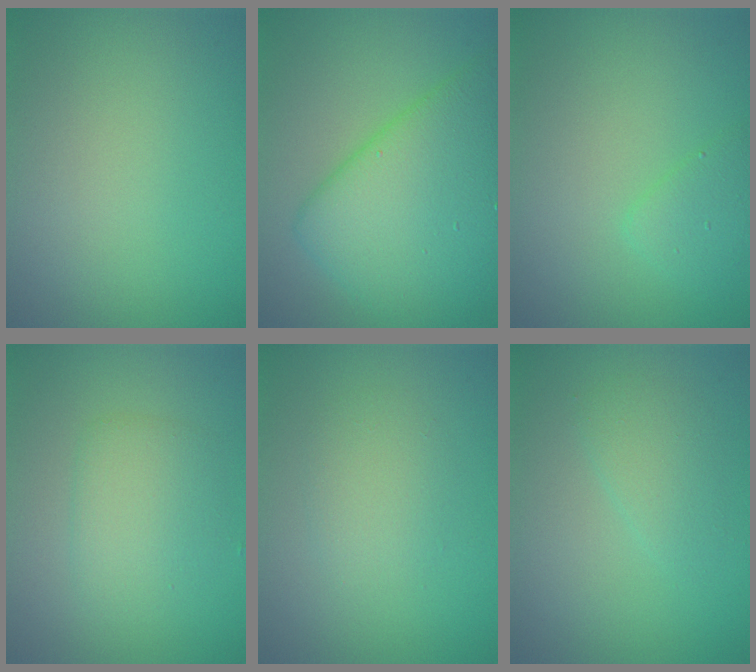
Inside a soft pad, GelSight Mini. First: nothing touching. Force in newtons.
{"total": 9.0, "press": 9.0, "slide": 0.2}
{"total": 1.9, "press": 1.9, "slide": 0.0}
{"total": 2.9, "press": 2.9, "slide": 0.2}
{"total": 2.0, "press": 2.0, "slide": 0.0}
{"total": 1.8, "press": 1.8, "slide": 0.2}